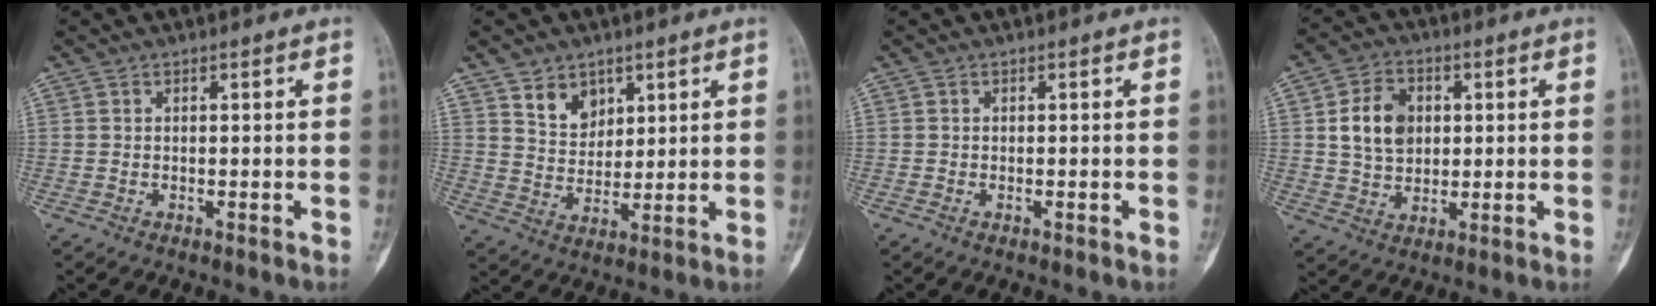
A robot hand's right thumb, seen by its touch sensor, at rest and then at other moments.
{"total": 6.7, "force": [3.9, 4.8, 2.7], "torque": [-0.020, -0.029, 0.077]}
{"total": 0.0}
{"total": 9.6, "force": [1.8, 7.3, 6.0], "torque": [-0.082, -0.002, 0.033]}